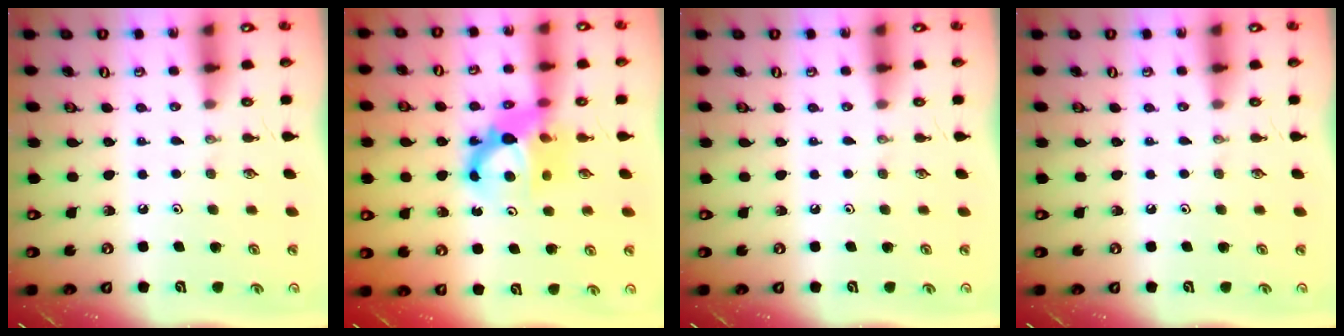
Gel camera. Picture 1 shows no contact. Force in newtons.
{"total": 10.3, "press": 10.3, "slide": 1.2}
{"total": 0.0}
{"total": 0.0}